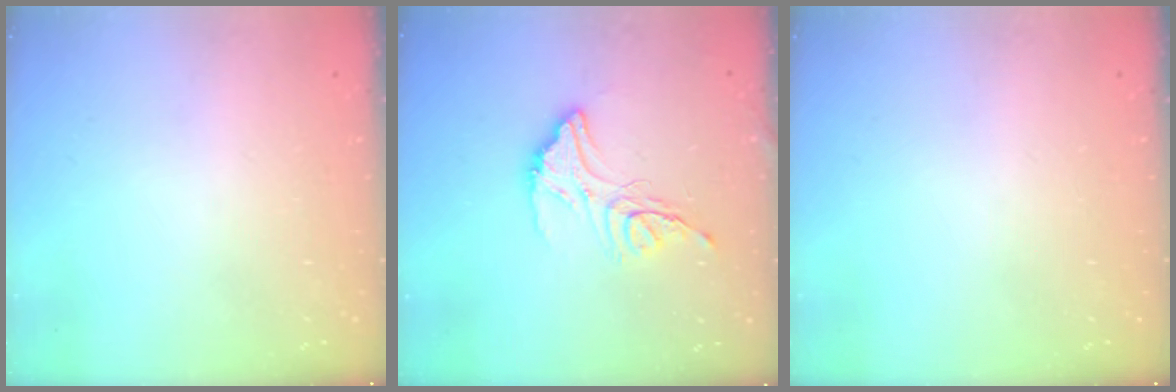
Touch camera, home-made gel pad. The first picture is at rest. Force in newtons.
{"total": 13.7, "press": 13.6, "slide": 1.2}
{"total": 0.0}